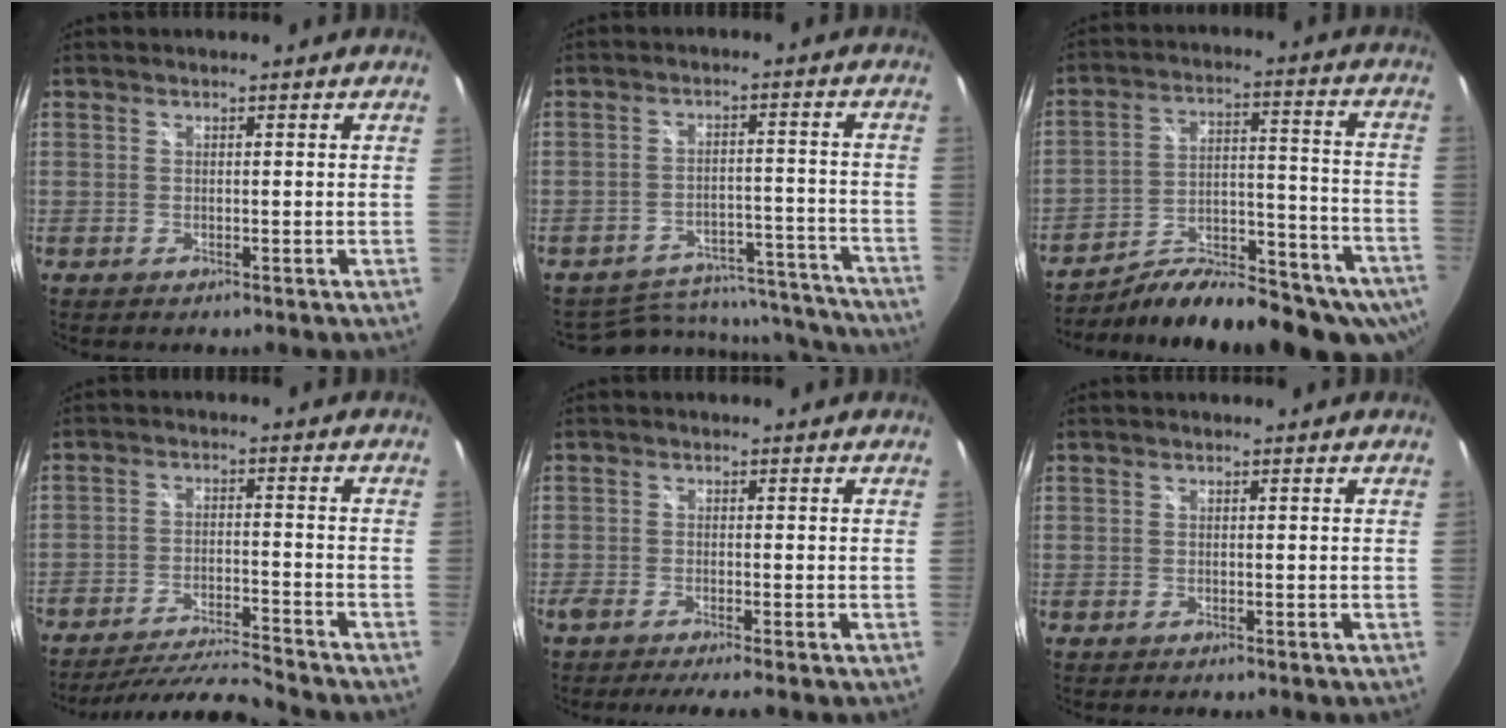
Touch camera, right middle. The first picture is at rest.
{"total": 16.8, "force": [-15.4, 5.7, 3.6], "torque": [-0.067, 0.028, -0.190]}
{"total": 23.7, "force": [-18.7, 7.9, 12.3], "torque": [-0.171, -0.008, -0.257]}
{"total": 11.6, "force": [-11.0, -0.2, 3.7], "torque": [-0.086, -0.014, -0.188]}
{"total": 4.5, "force": [-3.9, -0.5, 2.2], "torque": [-0.053, -0.016, -0.070]}
{"total": 0.6, "force": [-0.6, 0.1, 0.2], "torque": [-0.004, -0.005, -0.011]}